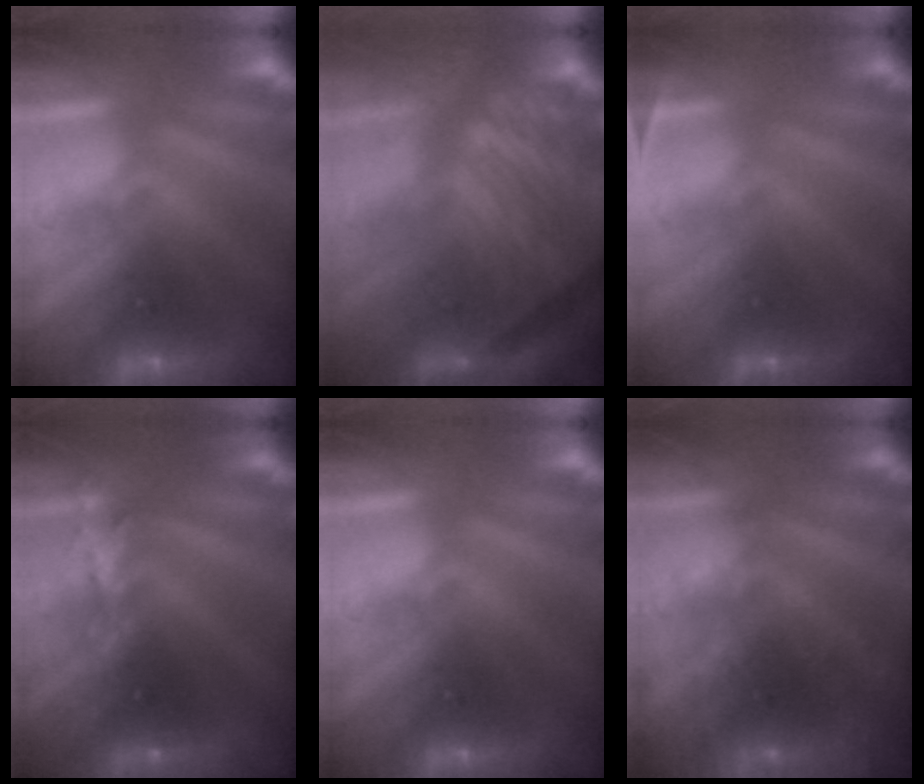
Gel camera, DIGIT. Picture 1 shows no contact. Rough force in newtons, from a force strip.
{"total": 3.4}
{"total": 2.3}
{"total": 2.7}
{"total": 0.0}
{"total": 8.5}